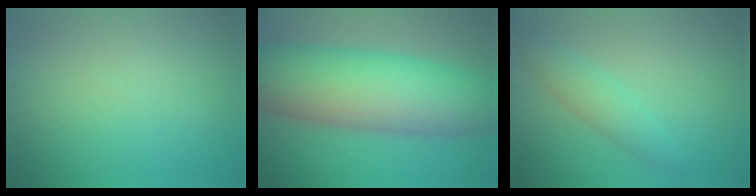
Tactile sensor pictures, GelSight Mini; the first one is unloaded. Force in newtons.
{"total": 11.2, "press": 11.2, "slide": 0.3}
{"total": 2.4, "press": 2.4, "slide": 0.1}